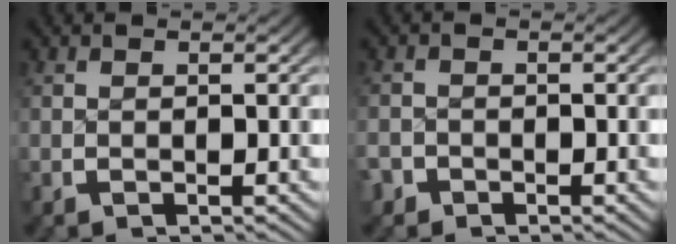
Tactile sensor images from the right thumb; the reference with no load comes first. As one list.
[{"total": 1.8, "force": [-1.2, 1.3, 0.1], "torque": [-0.007, -0.005, -0.024]}]